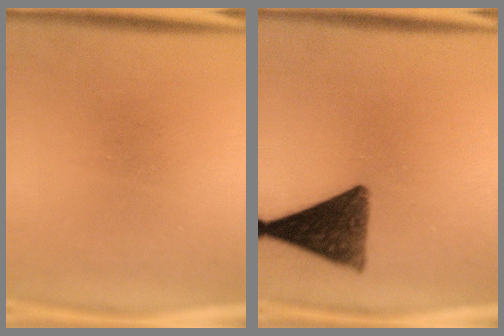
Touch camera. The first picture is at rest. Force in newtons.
{"total": 11.2}